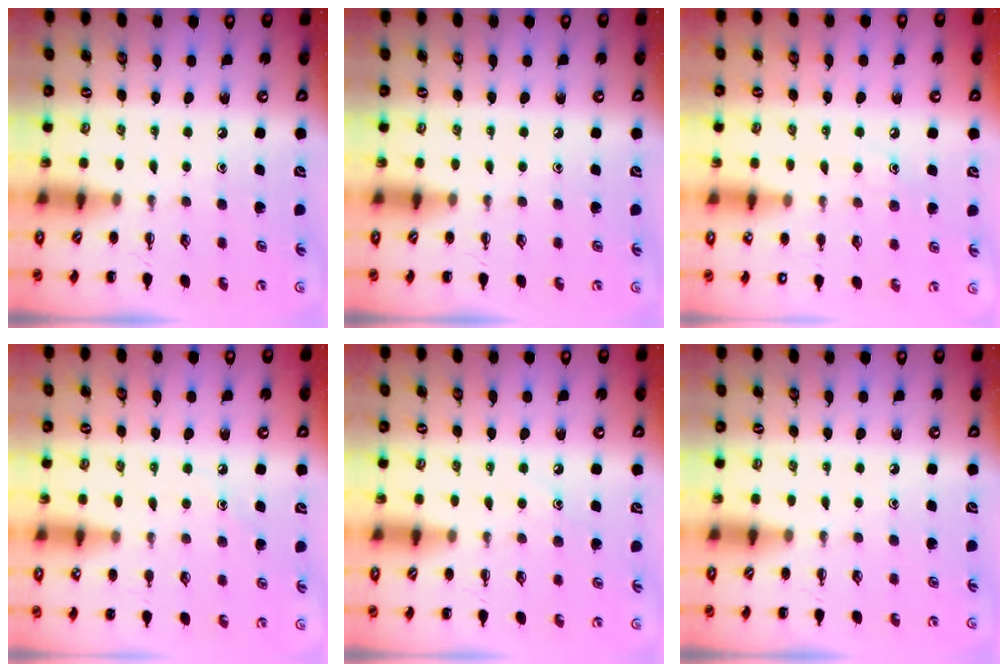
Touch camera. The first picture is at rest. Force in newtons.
{"total": 0.0}
{"total": 8.5, "press": 8.4, "slide": 1.7}
{"total": 7.9, "press": 7.6, "slide": 2.0}
{"total": 6.6, "press": 6.4, "slide": 1.4}
{"total": 0.0}